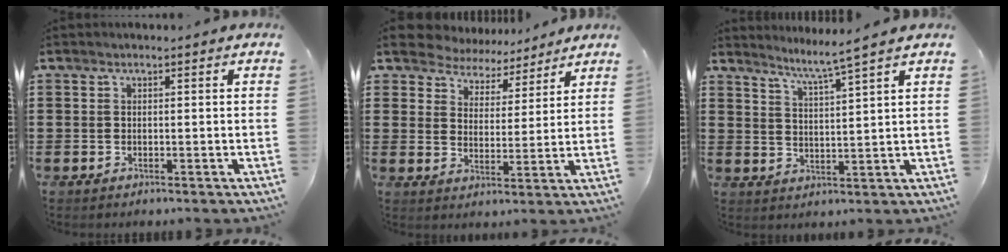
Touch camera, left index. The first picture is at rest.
{"total": 6.0, "force": [5.8, 1.4, -0.2], "torque": [-0.033, -0.037, 0.104]}
{"total": 3.8, "force": [3.3, -1.3, 1.4], "torque": [-0.040, -0.026, 0.050]}